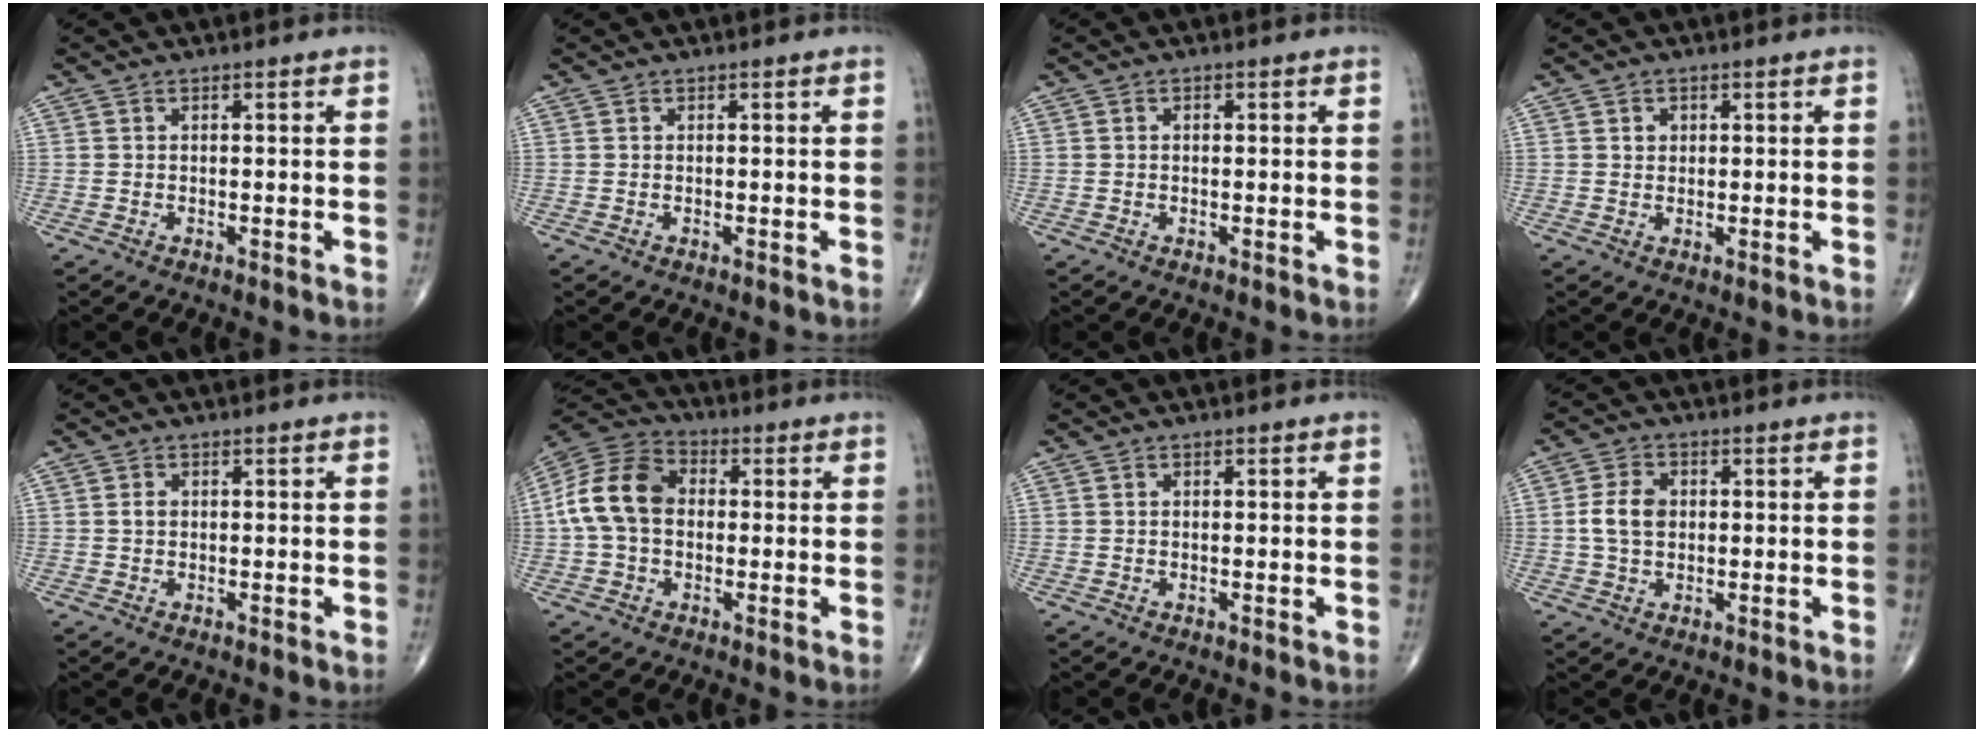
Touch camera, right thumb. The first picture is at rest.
{"total": 0.0}
{"total": 0.7, "force": [0.1, 0.5, 0.5], "torque": [-0.008, 0.001, 0.002]}
{"total": 1.7, "force": [0.6, 1.5, 0.7], "torque": [-0.005, -0.002, 0.009]}
{"total": 1.1, "force": [0.1, 0.9, 0.7], "torque": [-0.011, 0.003, 0.001]}
{"total": 12.8, "force": [0.3, 9.1, 8.9], "torque": [-0.171, 0.035, -0.004]}
{"total": 0.0}
{"total": 5.7, "force": [0.3, 4.0, 4.0], "torque": [-0.075, 0.007, 0.004]}